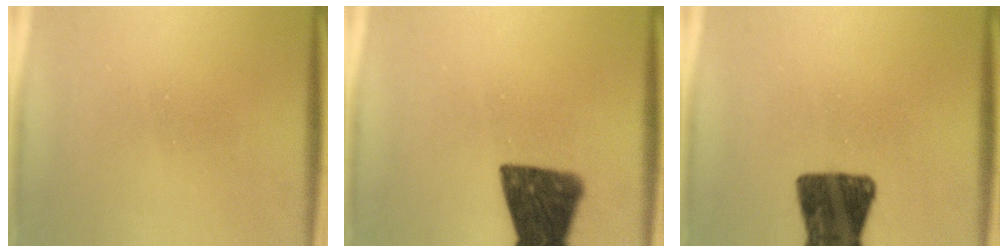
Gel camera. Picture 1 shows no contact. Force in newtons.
{"total": 15.2}
{"total": 13.4}